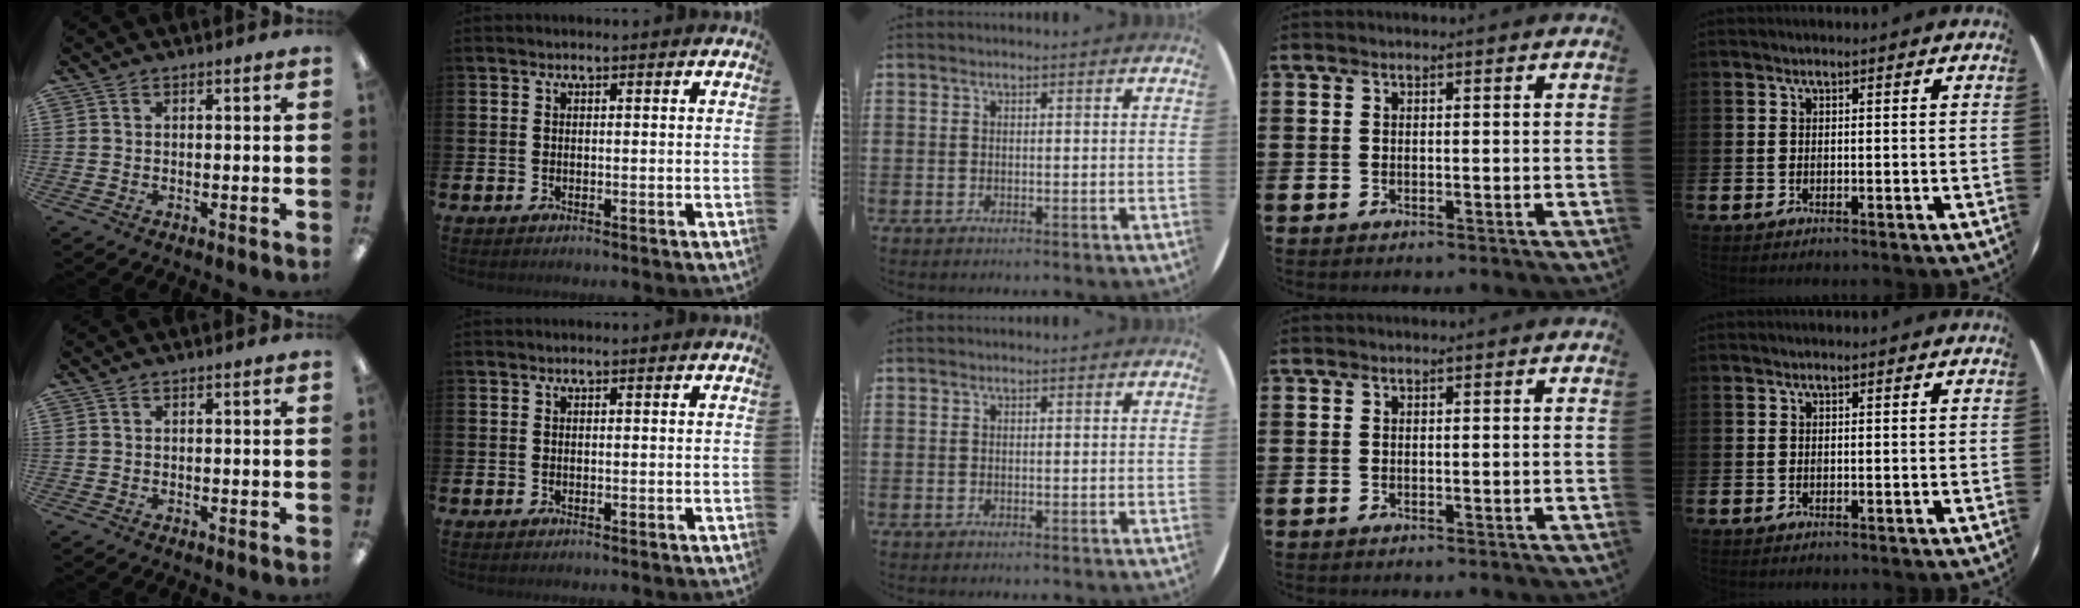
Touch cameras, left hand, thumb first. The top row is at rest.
{}